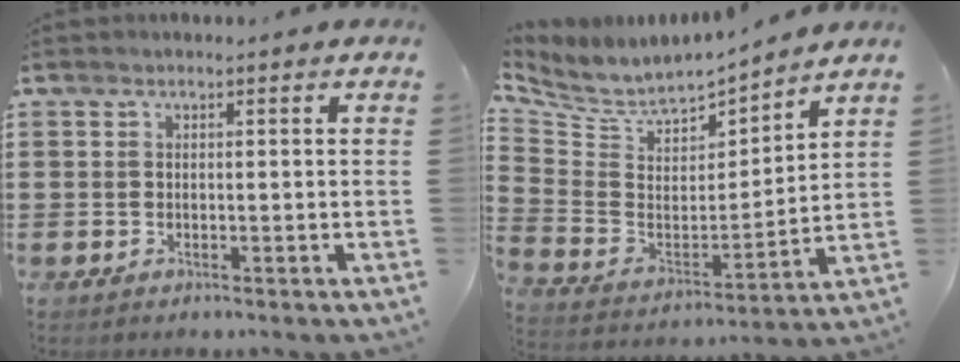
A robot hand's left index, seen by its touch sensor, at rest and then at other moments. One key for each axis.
{"total": 5.6, "fx": 4.8, "fy": 2.4, "fz": 1.7, "tx": -0.064, "ty": -0.039, "tz": 0.081}